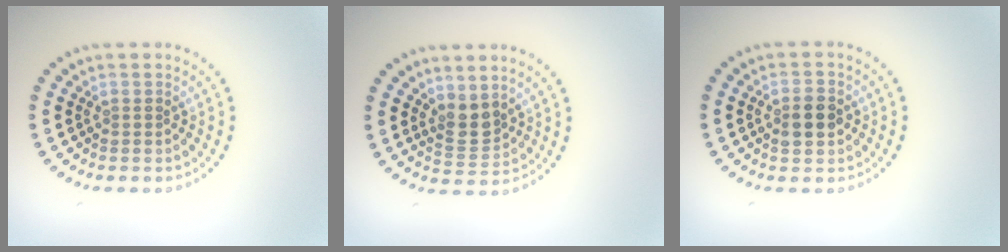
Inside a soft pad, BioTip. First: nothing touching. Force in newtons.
{"total": 2.1, "press": 1.7, "slide": 1.2}
{"total": 2.9, "press": 2.9, "slide": 0.1}